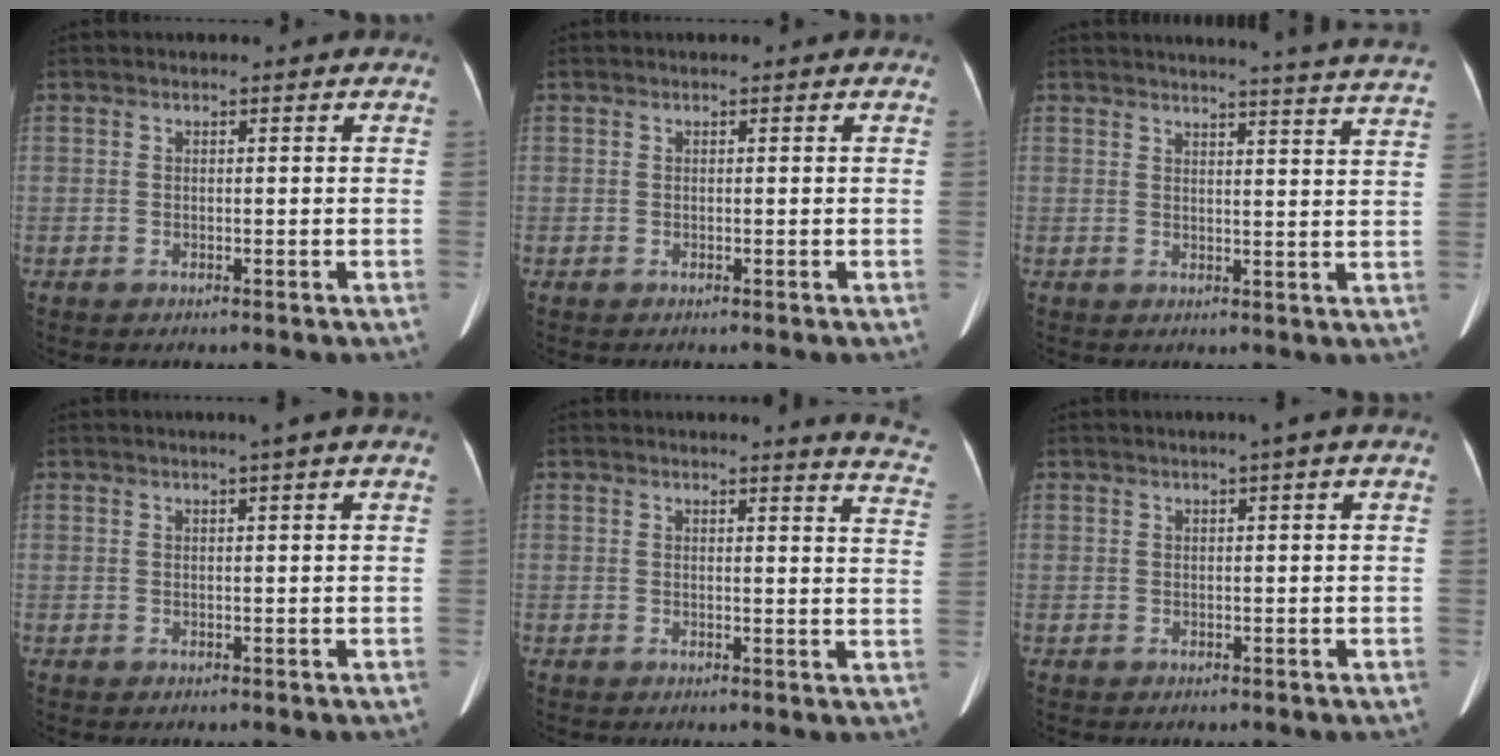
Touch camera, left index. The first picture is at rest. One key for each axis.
{"total": 0.0}
{"total": 17.6, "fx": 16.8, "fy": -1.4, "fz": 5.1, "tx": -0.072, "ty": -0.081, "tz": 0.178}
{"total": 1.5, "fx": 0.8, "fy": -0.5, "fz": 1.1, "tx": -0.021, "ty": -0.001, "tz": 0.016}
{"total": 7.8, "fx": 7.6, "fy": -0.3, "fz": 1.8, "tx": -0.005, "ty": -0.067, "tz": 0.049}
{"total": 1.5, "fx": 0.6, "fy": -0.3, "fz": 1.3, "tx": -0.022, "ty": 0.003, "tz": 0.010}